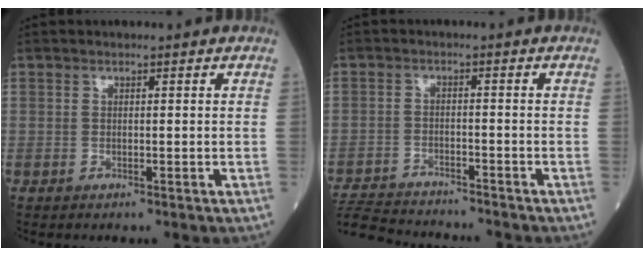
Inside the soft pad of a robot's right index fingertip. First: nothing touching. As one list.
[{"total": 11.0, "force": [-10.6, 1.4, 2.7], "torque": [-0.053, -0.001, -0.173]}]